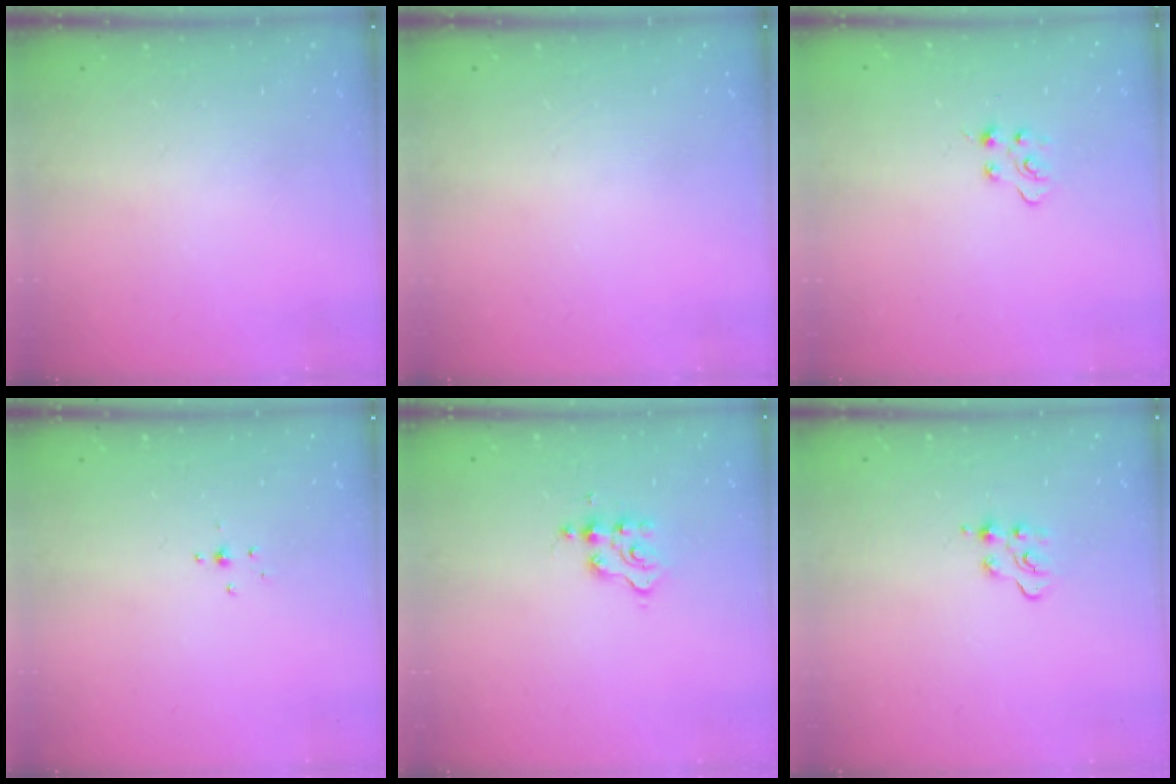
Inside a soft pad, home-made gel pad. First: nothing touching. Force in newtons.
{"total": 0.0}
{"total": 2.9, "press": 2.9, "slide": 0.3}
{"total": 2.1, "press": 1.9, "slide": 0.8}
{"total": 2.7, "press": 2.7, "slide": 0.4}
{"total": 6.7, "press": 6.7, "slide": 0.5}